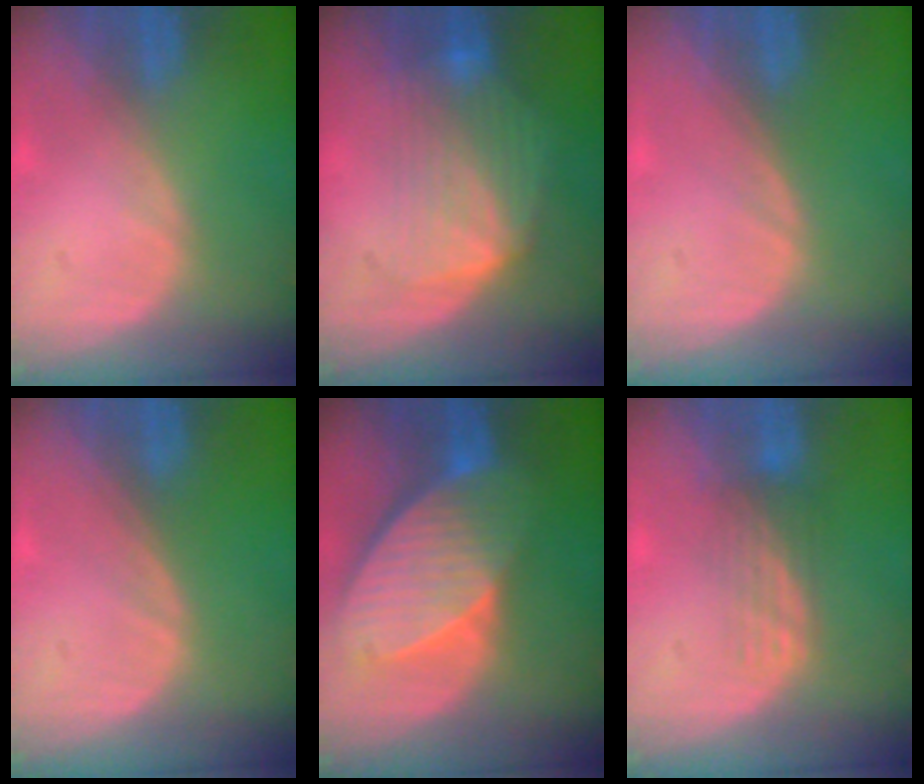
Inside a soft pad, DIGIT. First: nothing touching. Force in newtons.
{"total": 7.3, "press": 7.2, "slide": 1.3}
{"total": 0.0}
{"total": 0.0}
{"total": 10.3, "press": 9.0, "slide": 5.0}
{"total": 3.6, "press": 3.1, "slide": 1.9}